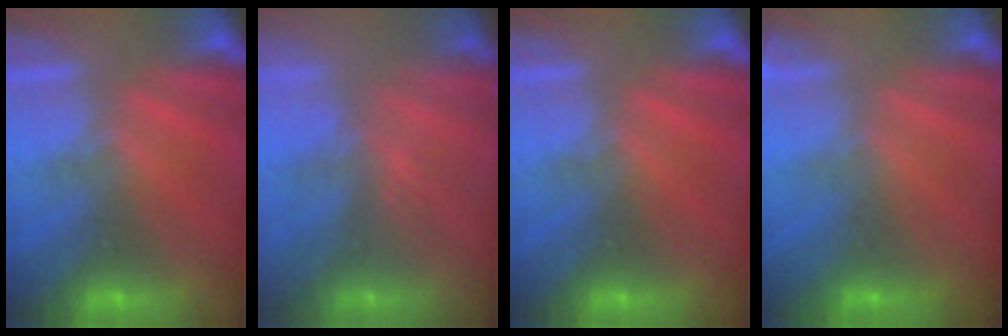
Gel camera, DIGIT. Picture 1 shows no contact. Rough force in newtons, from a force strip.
{"total": 3.0}
{"total": 0.0}
{"total": 2.6}